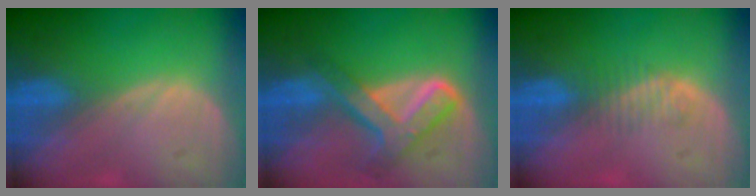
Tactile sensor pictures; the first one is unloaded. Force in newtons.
{"total": 7.7, "press": 6.5, "slide": 4.1}
{"total": 2.2, "press": 2.0, "slide": 0.9}